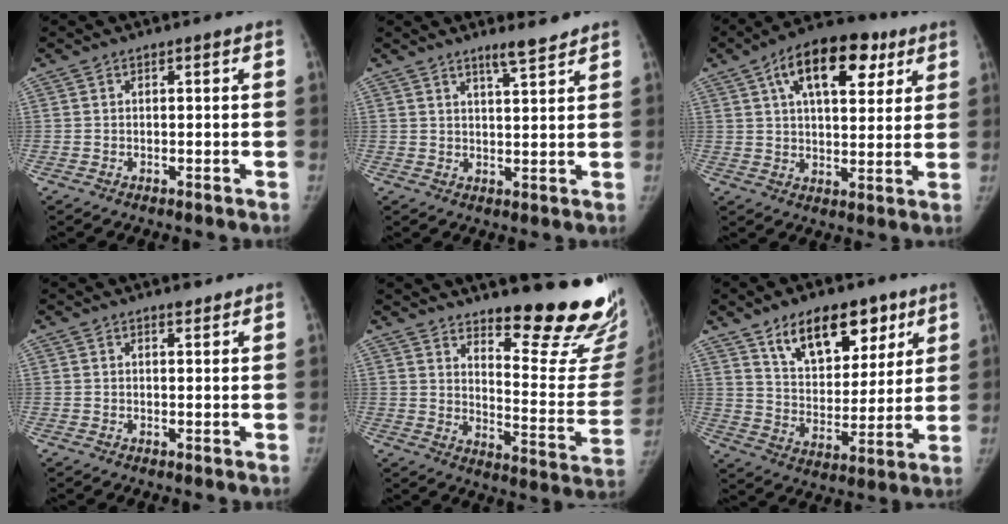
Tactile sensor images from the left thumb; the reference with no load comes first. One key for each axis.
{"total": 4.7, "fx": 3.8, "fy": 0.5, "fz": 2.6, "tx": -0.036, "ty": -0.029, "tz": 0.060}
{"total": 17.0, "fx": 7.7, "fy": 8.7, "fz": 12.4, "tx": -0.160, "ty": -0.002, "tz": 0.116}
{"total": 1.5, "fx": 1.3, "fy": 0.6, "fz": 0.6, "tx": -0.006, "ty": -0.009, "tz": 0.019}
{"total": 21.8, "fx": 17.6, "fy": 4.6, "fz": 12.1, "tx": -0.125, "ty": -0.167, "tz": 0.230}
{"total": 16.7, "fx": 9.8, "fy": 9.4, "fz": 9.9, "tx": -0.096, "ty": -0.045, "tz": 0.167}